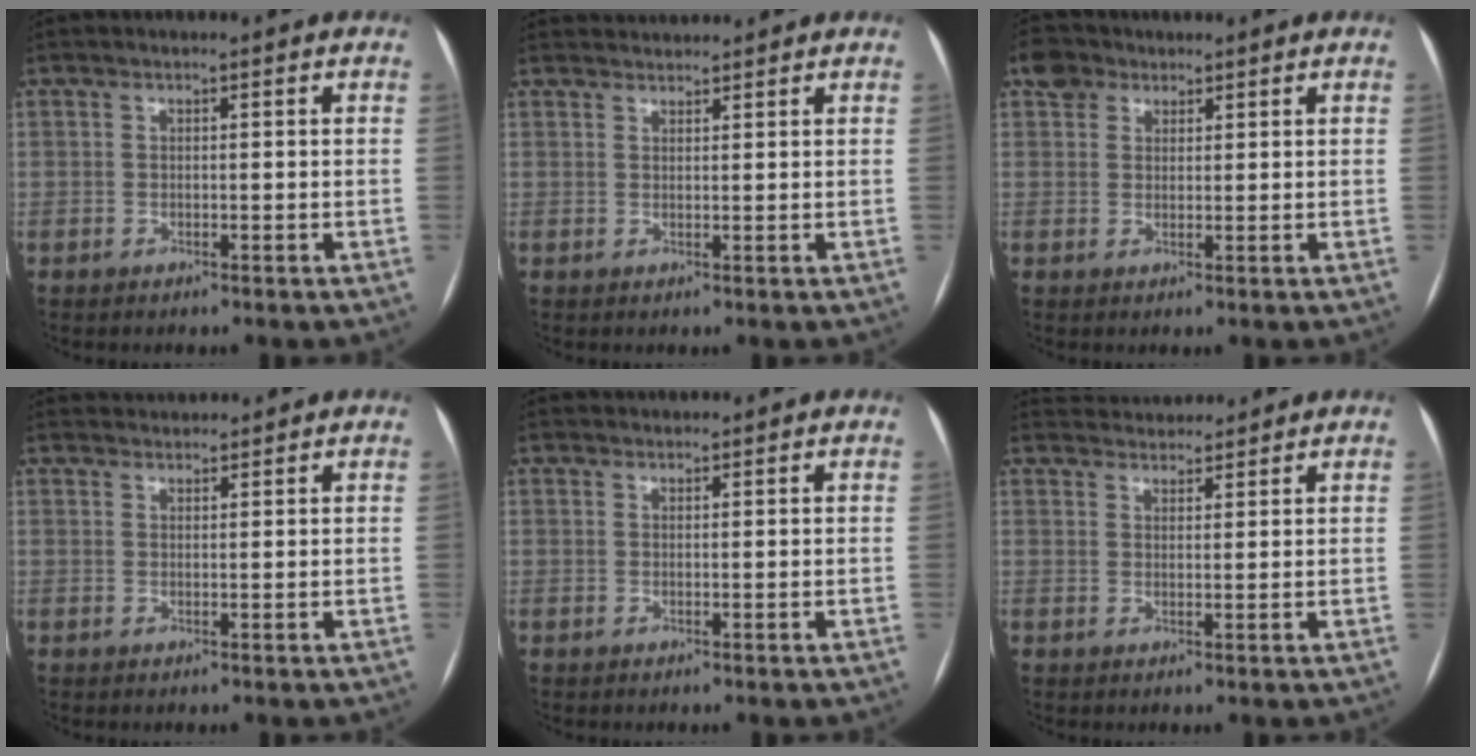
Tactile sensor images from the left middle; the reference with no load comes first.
{"total": 3.3, "force": [3.3, 0.3, 0.0], "torque": [-0.004, 0.028, 0.057]}
{"total": 3.6, "force": [2.1, 2.7, 1.0], "torque": [-0.021, 0.016, 0.038]}
{"total": 3.6, "force": [3.6, 0.4, 0.0], "torque": [-0.004, 0.029, 0.061]}
{"total": 2.3, "force": [2.3, 0.3, 0.1], "torque": [-0.005, 0.026, 0.038]}
{"total": 6.0, "force": [5.8, 1.1, 0.7], "torque": [-0.012, 0.028, 0.087]}